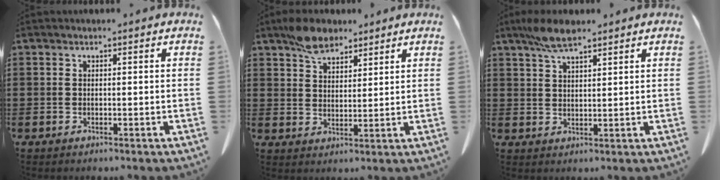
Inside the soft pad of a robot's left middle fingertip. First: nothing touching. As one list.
[{"total": 6.2, "force": [4.9, 2.9, 2.4], "torque": [-0.053, -0.003, 0.092]}, {"total": 5.8, "force": [4.1, 1.5, 3.8], "torque": [-0.085, 0.000, 0.075]}]